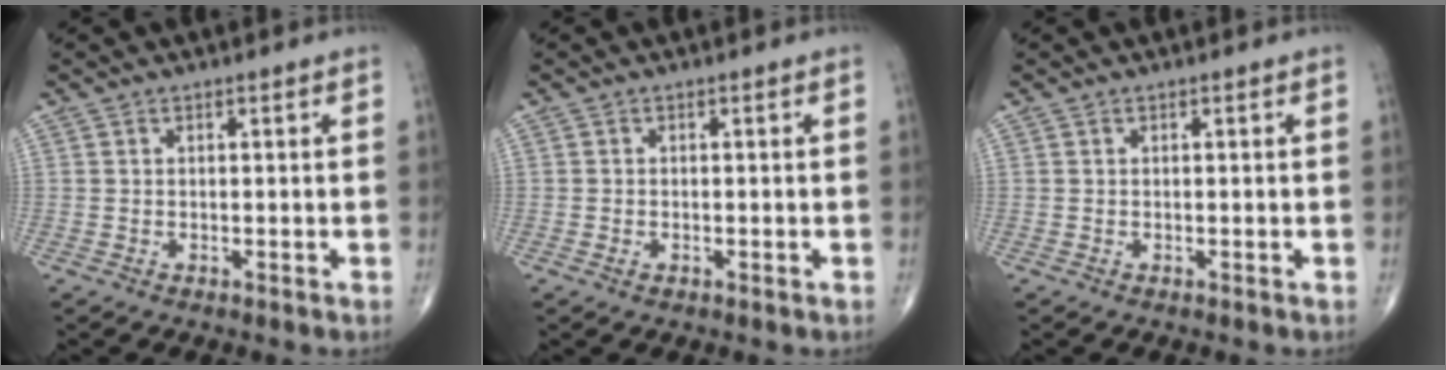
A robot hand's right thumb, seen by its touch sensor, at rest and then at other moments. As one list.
[{"total": 0.9, "force": [-0.3, 0.6, 0.6], "torque": [-0.015, 0.003, -0.004]}, {"total": 0.0}]